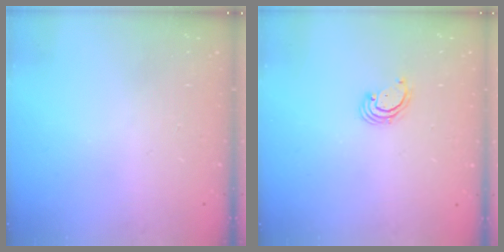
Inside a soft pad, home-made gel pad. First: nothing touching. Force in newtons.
{"total": 2.6, "press": 2.6, "slide": 0.3}